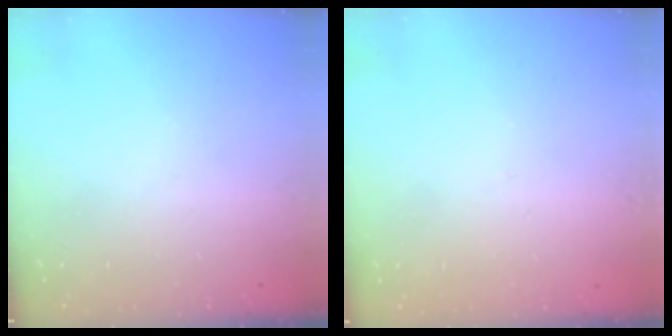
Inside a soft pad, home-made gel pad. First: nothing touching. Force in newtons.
{"total": 2.7, "press": 2.7, "slide": 0.3}